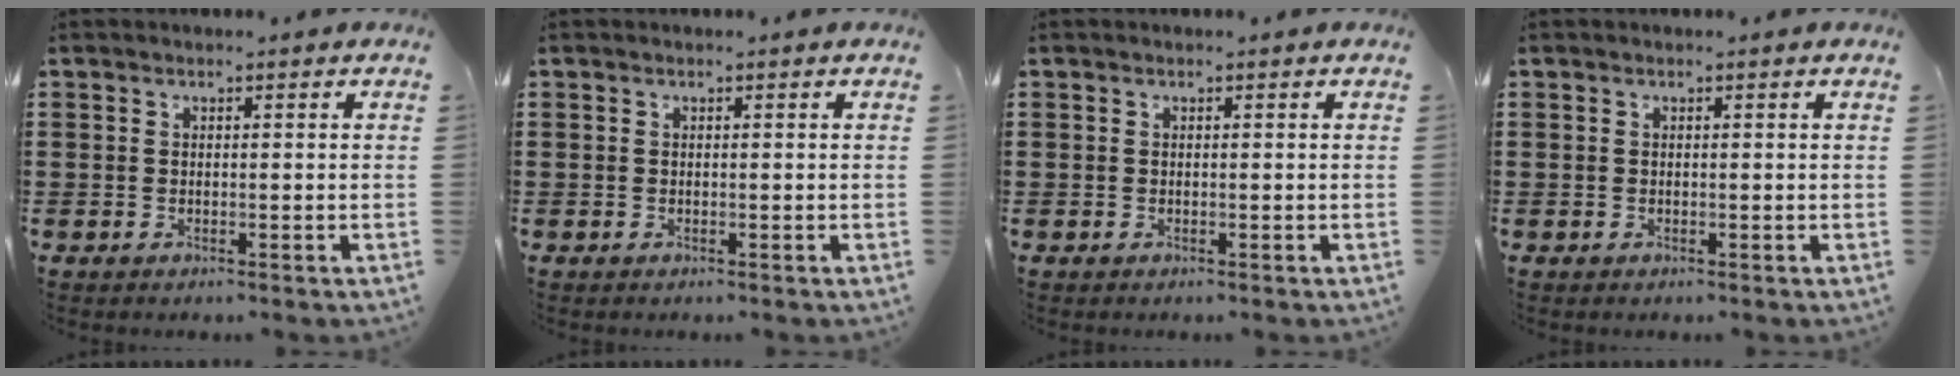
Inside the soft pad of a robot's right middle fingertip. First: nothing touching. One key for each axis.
{"total": 0.0}
{"total": 0.0}
{"total": 0.0}